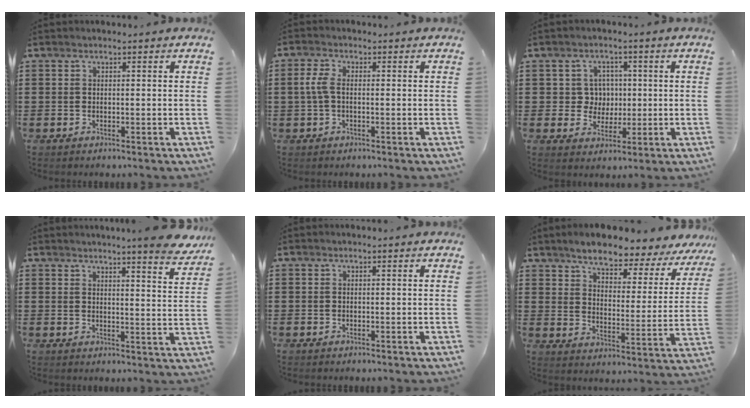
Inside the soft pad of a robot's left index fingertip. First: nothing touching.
{"total": 2.9, "force": [-0.2, 1.2, 2.6], "torque": [-0.066, -0.001, -0.008]}
{"total": 4.4, "force": [0.5, 4.1, 1.4], "torque": [-0.041, 0.009, 0.004]}
{"total": 5.4, "force": [4.9, -0.7, 2.3], "torque": [-0.046, -0.027, 0.081]}
{"total": 0.0}
{"total": 6.7, "force": [6.0, 1.2, 2.7], "torque": [-0.065, -0.040, 0.096]}